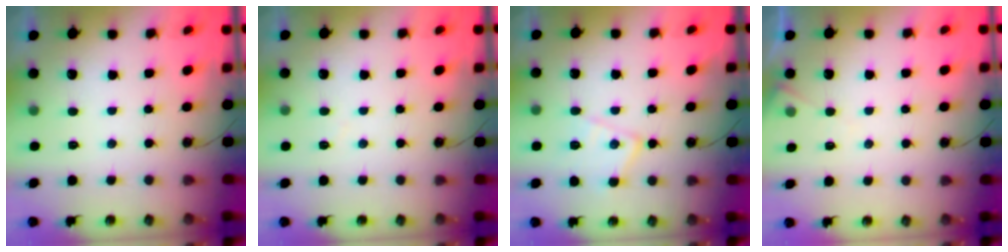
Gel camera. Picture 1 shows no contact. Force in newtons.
{"total": 3.8, "press": 3.8, "slide": 0.5}
{"total": 12.0, "press": 11.9, "slide": 0.9}
{"total": 5.3, "press": 5.2, "slide": 0.7}